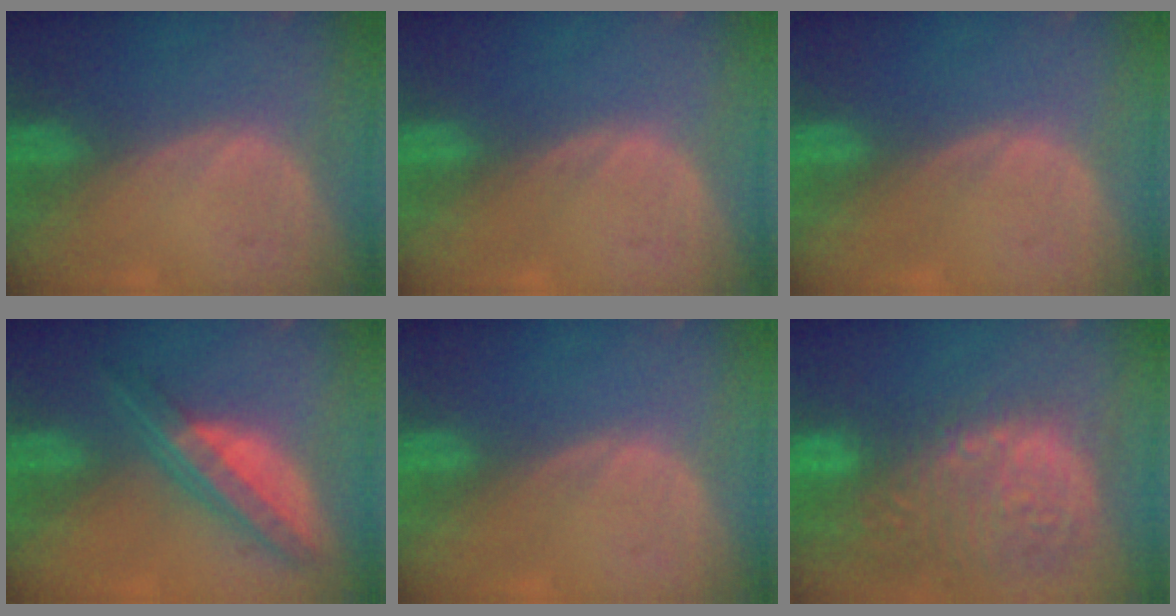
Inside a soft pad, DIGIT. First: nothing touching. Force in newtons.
{"total": 0.0}
{"total": 0.0}
{"total": 7.5, "press": 6.3, "slide": 4.0}
{"total": 0.0}
{"total": 15.3, "press": 12.5, "slide": 8.8}